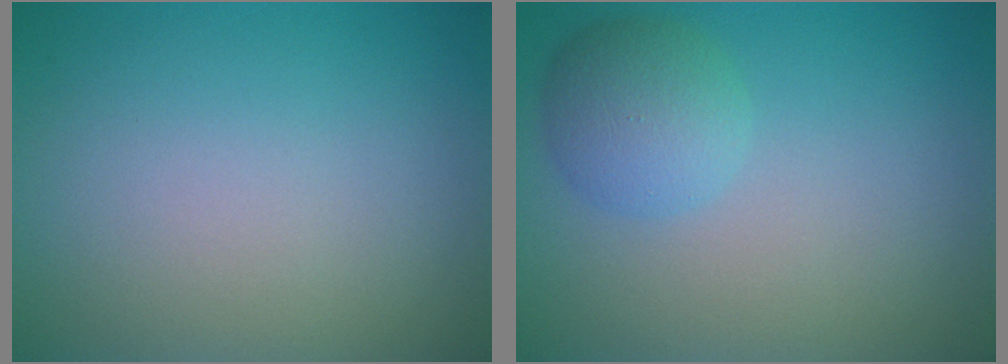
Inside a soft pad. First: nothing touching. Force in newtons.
{"total": 3.1, "press": 3.1, "slide": 0.2}